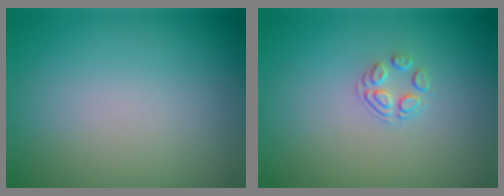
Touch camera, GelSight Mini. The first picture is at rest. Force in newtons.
{"total": 1.7, "press": 1.0, "slide": 1.4}